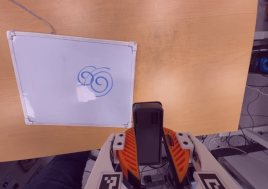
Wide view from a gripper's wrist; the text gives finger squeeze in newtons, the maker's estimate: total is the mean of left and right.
{"total": 5.5, "left": 5.3, "right": 5.6}